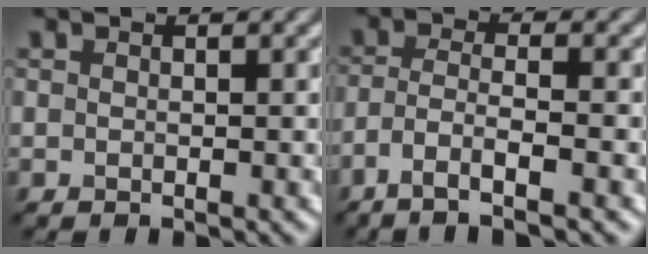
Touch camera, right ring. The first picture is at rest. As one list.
[{"total": 4.4, "force": [-2.6, 0.8, 3.5], "torque": [-0.067, 0.002, -0.053]}]